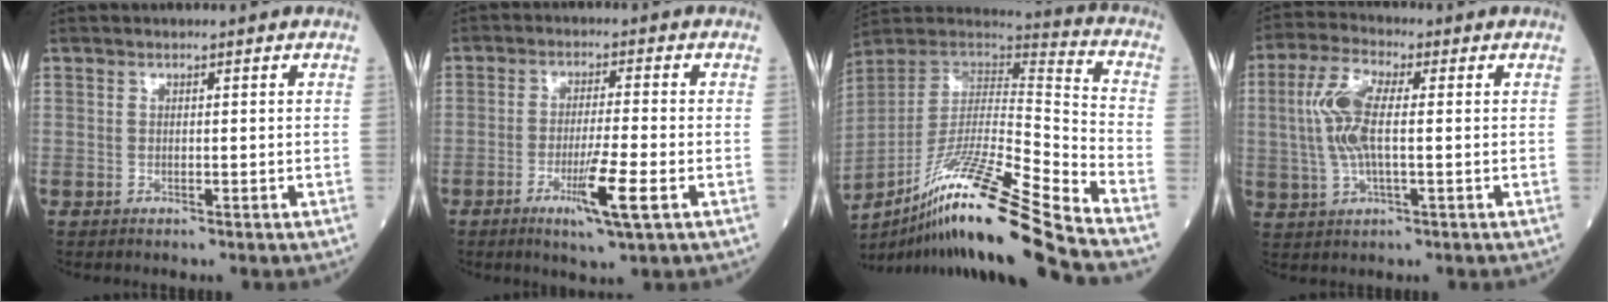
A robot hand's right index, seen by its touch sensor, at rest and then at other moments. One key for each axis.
{"total": 7.1, "fx": -2.8, "fy": -0.3, "fz": 6.5, "tx": -0.118, "ty": -0.016, "tz": -0.047}
{"total": 25.2, "fx": -18.5, "fy": -0.9, "fz": 17.0, "tx": -0.299, "ty": -0.029, "tz": -0.335}
{"total": 8.1, "fx": 0.7, "fy": 2.2, "fz": 7.8, "tx": -0.178, "ty": 0.010, "tz": 0.014}